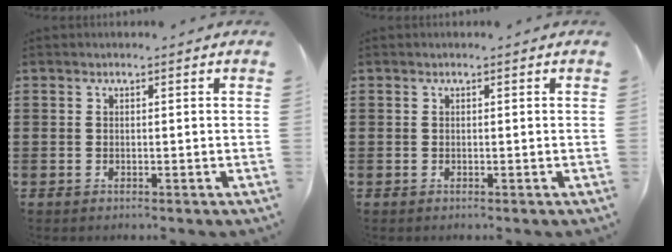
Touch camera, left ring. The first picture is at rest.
{"total": 0.0}